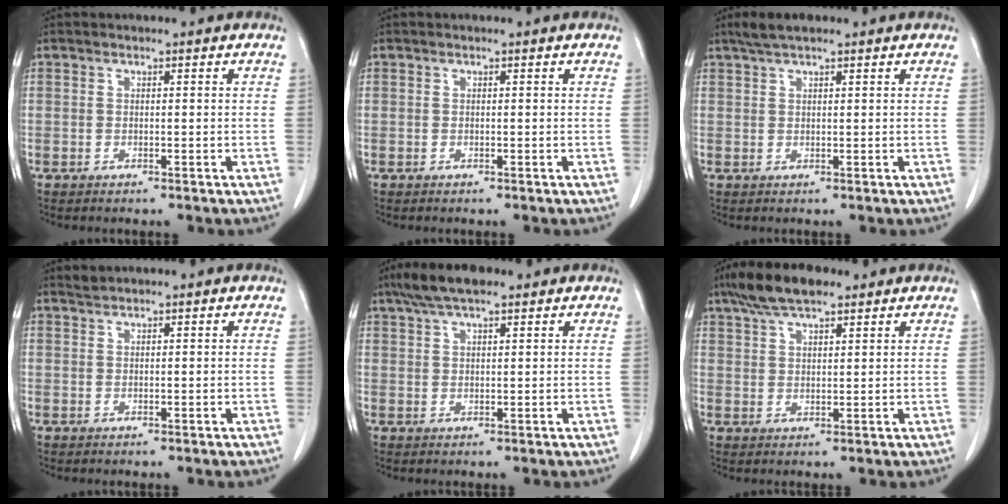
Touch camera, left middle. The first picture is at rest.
{"total": 0.0}
{"total": 3.4, "force": [2.6, 0.6, 2.1], "torque": [-0.045, 0.015, 0.049]}
{"total": 0.8, "force": [0.8, -0.1, 0.0], "torque": [-0.006, 0.004, 0.019]}
{"total": 6.3, "force": [4.7, 1.5, 4.0], "torque": [-0.080, 0.022, 0.084]}
{"total": 7.8, "force": [5.8, 2.1, 4.8], "torque": [-0.096, 0.019, 0.105]}